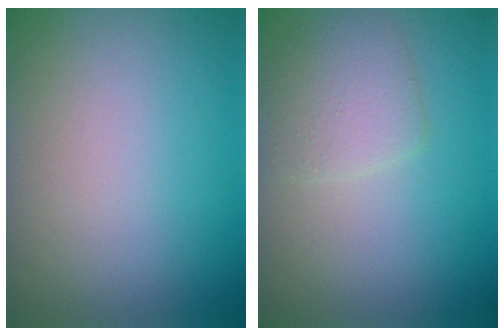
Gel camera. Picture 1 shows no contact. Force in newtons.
{"total": 2.6, "press": 2.6, "slide": 0.1}